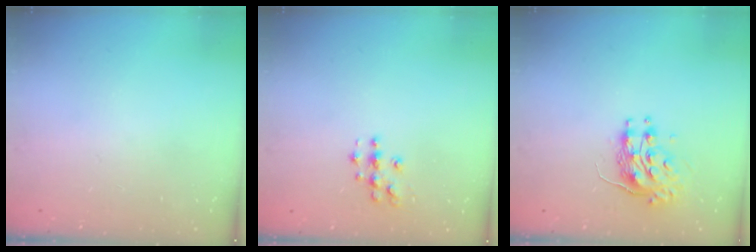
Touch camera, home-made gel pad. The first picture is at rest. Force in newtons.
{"total": 5.2, "press": 5.1, "slide": 0.5}
{"total": 9.0, "press": 9.0, "slide": 0.4}